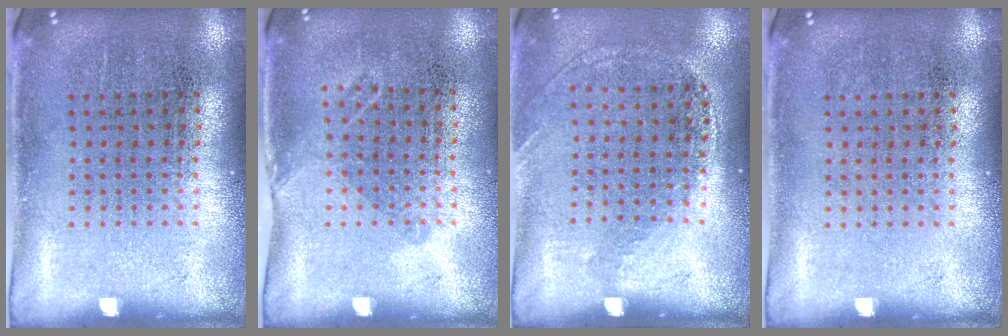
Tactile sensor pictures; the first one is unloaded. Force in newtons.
{"total": 1.0, "press": 0.7, "slide": 0.7}
{"total": 1.2, "press": 1.0, "slide": 0.7}
{"total": 0.0}